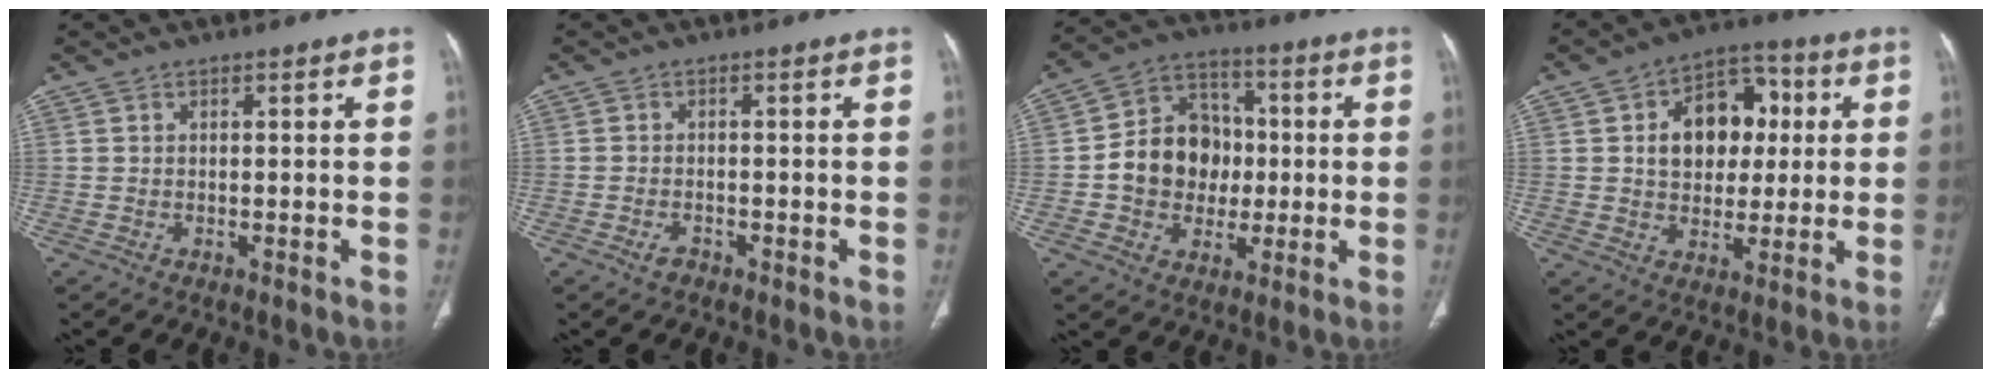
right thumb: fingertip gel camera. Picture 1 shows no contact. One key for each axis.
{"total": 1.7, "fx": -1.1, "fy": 1.0, "fz": 0.8, "tx": -0.020, "ty": 0.007, "tz": -0.019}
{"total": 13.8, "fx": -0.7, "fy": 11.6, "fz": 7.4, "tx": -0.079, "ty": 0.030, "tz": -0.012}
{"total": 13.5, "fx": 2.4, "fy": 9.8, "fz": 8.9, "tx": -0.091, "ty": 0.016, "tz": 0.033}